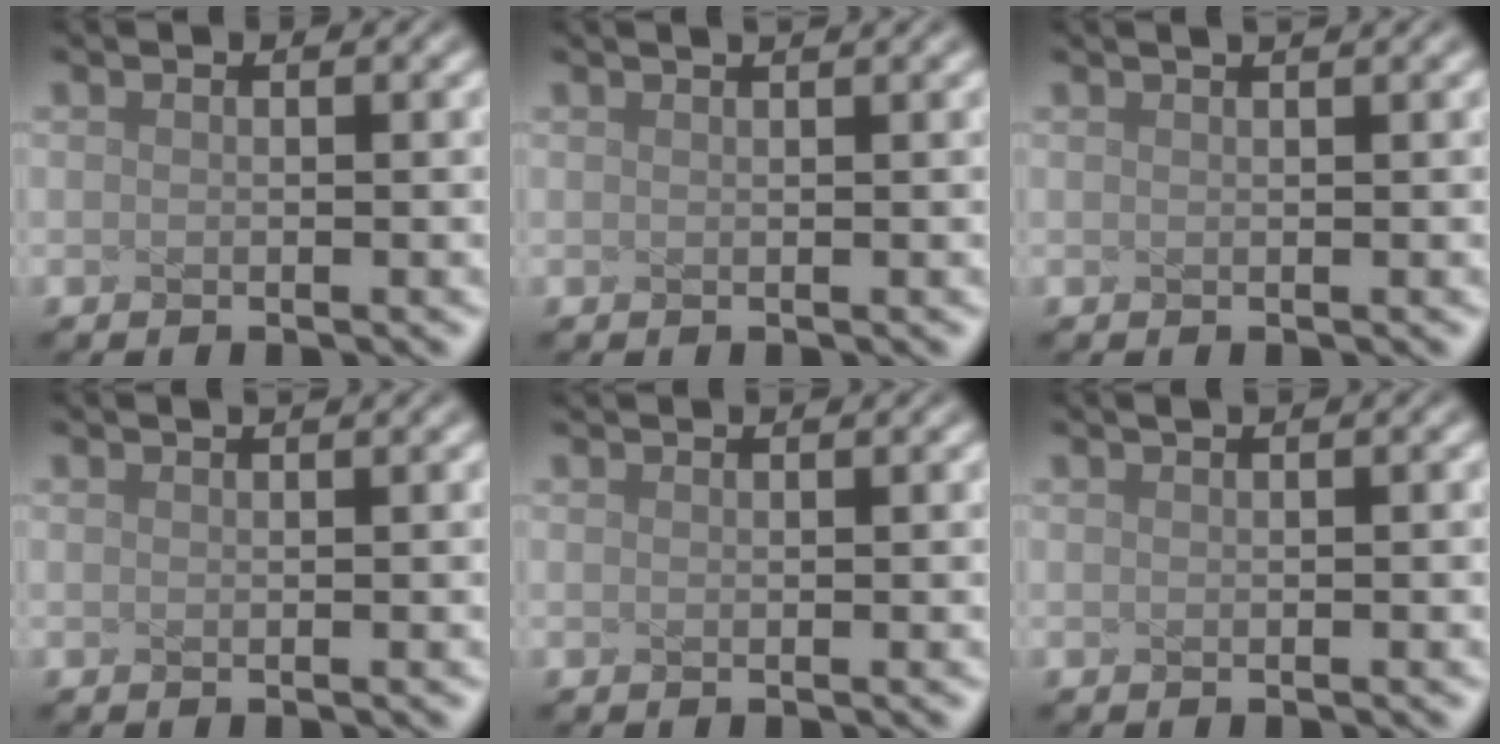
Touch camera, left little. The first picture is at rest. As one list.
[{"total": 2.0, "force": [1.3, 0.8, 1.2], "torque": [0.004, 0.009, -0.009]}, {"total": 2.3, "force": [1.4, 0.9, 1.5], "torque": [0.002, 0.011, -0.010]}, {"total": 1.9, "force": [1.3, 0.7, 1.1], "torque": [0.003, 0.009, -0.009]}, {"total": 1.4, "force": [1.3, 0.3, 0.5], "torque": [-0.003, 0.005, 0.004]}, {"total": 1.6, "force": [1.0, 0.6, 1.1], "torque": [-0.004, 0.004, -0.003]}]